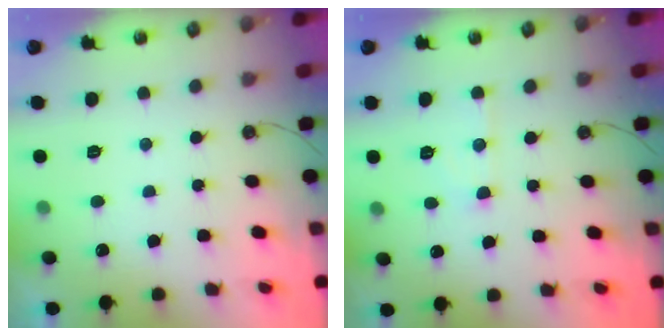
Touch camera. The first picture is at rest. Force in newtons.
{"total": 7.0, "press": 7.0, "slide": 0.4}